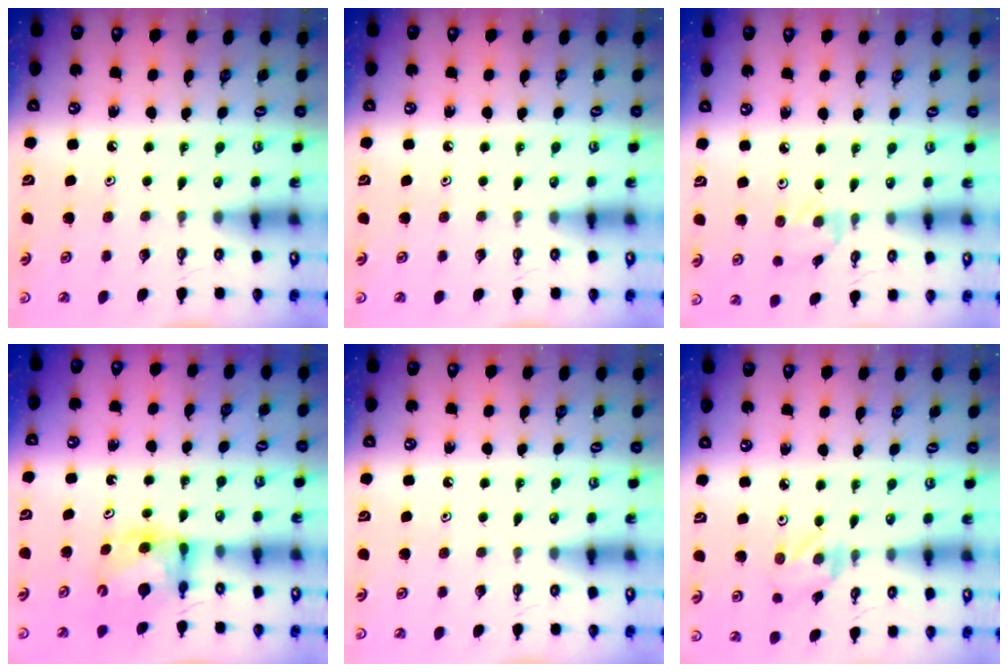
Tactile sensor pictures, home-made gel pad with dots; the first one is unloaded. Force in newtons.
{"total": 0.0}
{"total": 2.6, "press": 2.6, "slide": 0.4}
{"total": 6.3, "press": 6.3, "slide": 0.7}
{"total": 0.0}
{"total": 2.1, "press": 2.1, "slide": 0.3}